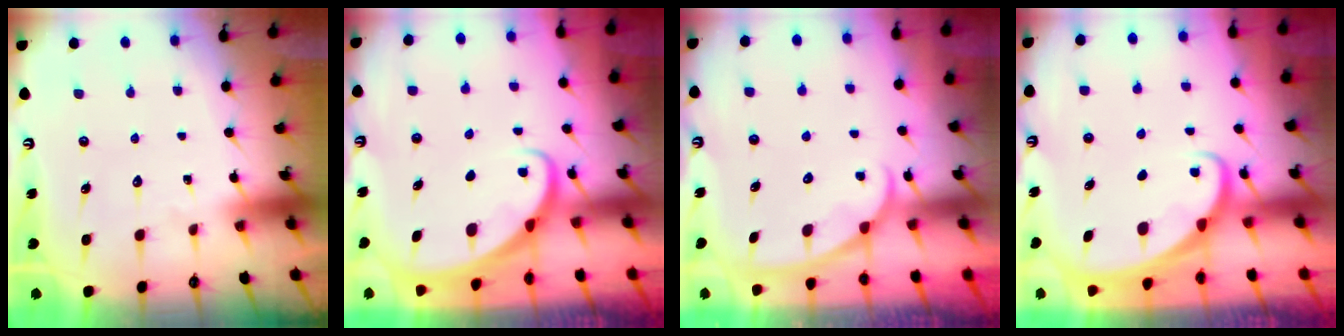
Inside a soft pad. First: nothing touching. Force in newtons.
{"total": 2.4, "press": 2.4, "slide": 0.2}
{"total": 1.5, "press": 1.4, "slide": 0.2}
{"total": 1.9, "press": 1.9, "slide": 0.1}